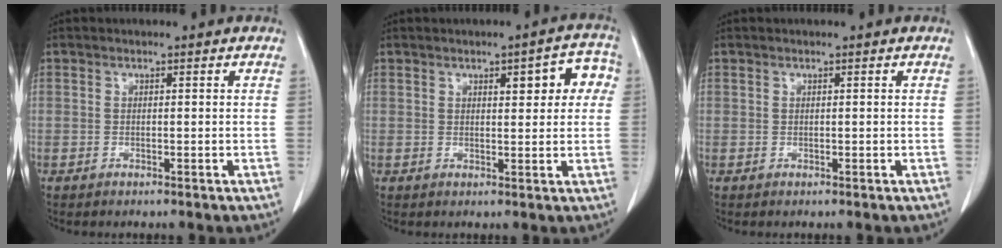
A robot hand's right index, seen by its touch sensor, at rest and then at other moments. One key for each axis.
{"total": 6.2, "fx": 1.9, "fy": 2.2, "fz": 5.5, "tx": -0.056, "ty": 0.019, "tz": 0.019}
{"total": 0.0}